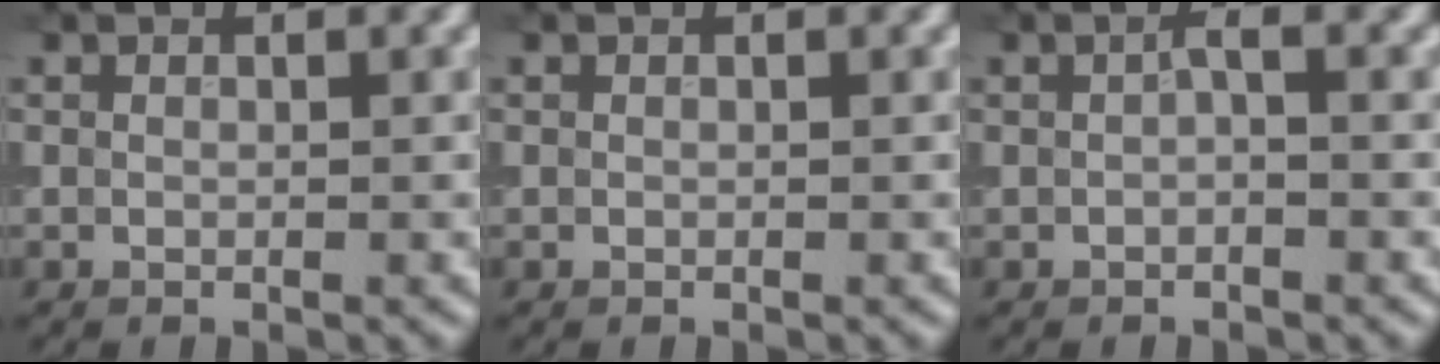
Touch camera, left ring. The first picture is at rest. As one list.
[{"total": 0.0}, {"total": 0.6, "force": [-0.1, 0.2, 0.6], "torque": [-0.012, 0.000, -0.002]}]